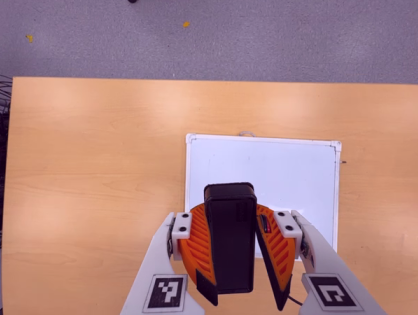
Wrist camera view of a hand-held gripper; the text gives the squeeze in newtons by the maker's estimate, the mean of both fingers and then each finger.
{"total": 10.6, "left": 10.4, "right": 10.8}